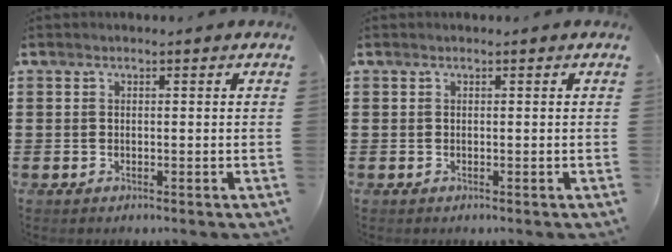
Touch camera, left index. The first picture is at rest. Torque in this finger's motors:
{"motor_torque": [0.00, 0.00, 0.00, 0.00]}